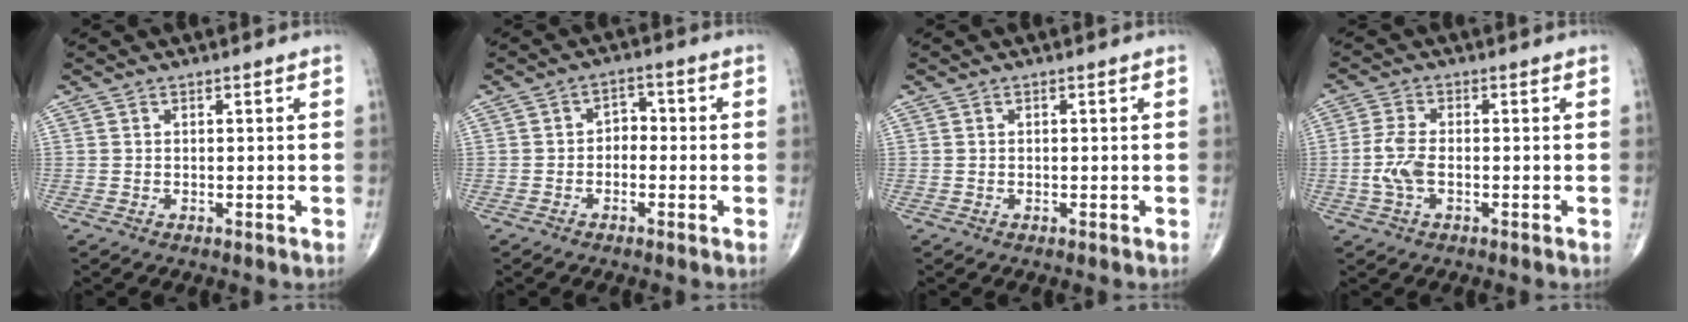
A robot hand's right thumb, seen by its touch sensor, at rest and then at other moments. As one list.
[{"total": 3.3, "force": [-0.7, 2.4, 2.1], "torque": [-0.010, 0.019, -0.025]}, {"total": 0.0}, {"total": 5.2, "force": [-1.0, 2.5, 4.4], "torque": [-0.106, 0.010, -0.024]}]